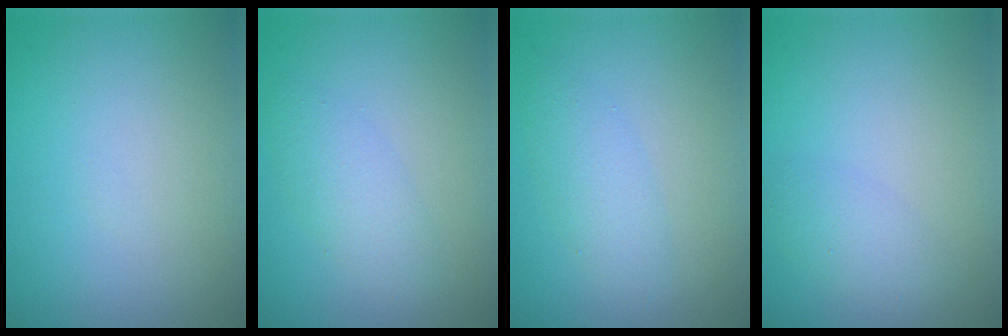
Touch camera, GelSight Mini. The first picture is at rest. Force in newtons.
{"total": 2.6, "press": 2.6, "slide": 0.1}
{"total": 2.5, "press": 2.5, "slide": 0.1}
{"total": 2.0, "press": 2.0, "slide": 0.2}